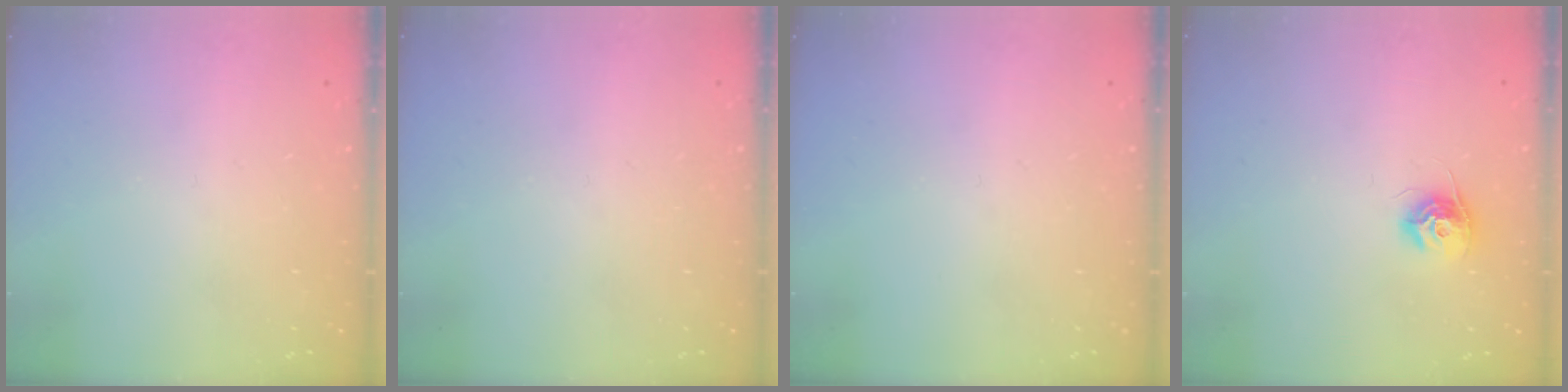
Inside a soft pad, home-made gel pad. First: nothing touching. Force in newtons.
{"total": 0.0}
{"total": 0.0}
{"total": 9.5, "press": 9.5, "slide": 0.3}